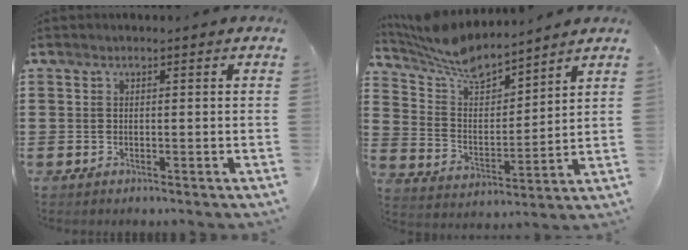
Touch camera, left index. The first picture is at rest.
{"total": 8.1, "force": [7.5, 1.3, 2.7], "torque": [-0.086, -0.042, 0.135]}